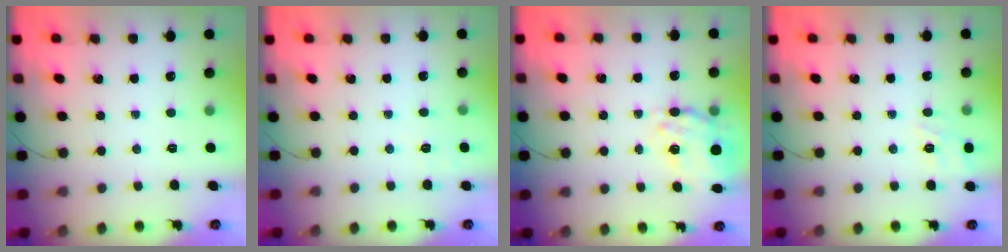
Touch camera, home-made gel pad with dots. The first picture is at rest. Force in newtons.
{"total": 2.8, "press": 2.4, "slide": 1.5}
{"total": 9.6, "press": 8.9, "slide": 3.8}
{"total": 10.0, "press": 9.9, "slide": 1.3}